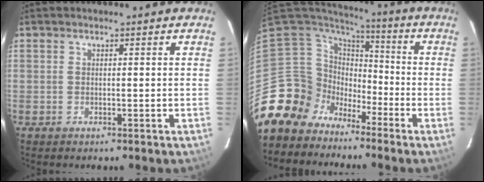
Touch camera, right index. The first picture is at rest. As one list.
[{"total": 12.5, "force": [-8.5, 8.9, 2.1], "torque": [-0.071, 0.024, -0.163]}]